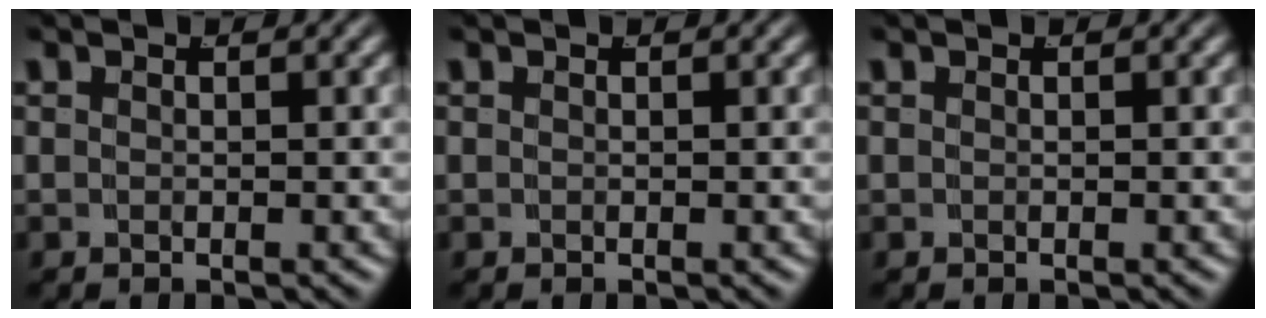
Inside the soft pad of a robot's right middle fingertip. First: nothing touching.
{"total": 0.0}
{"total": 0.0}